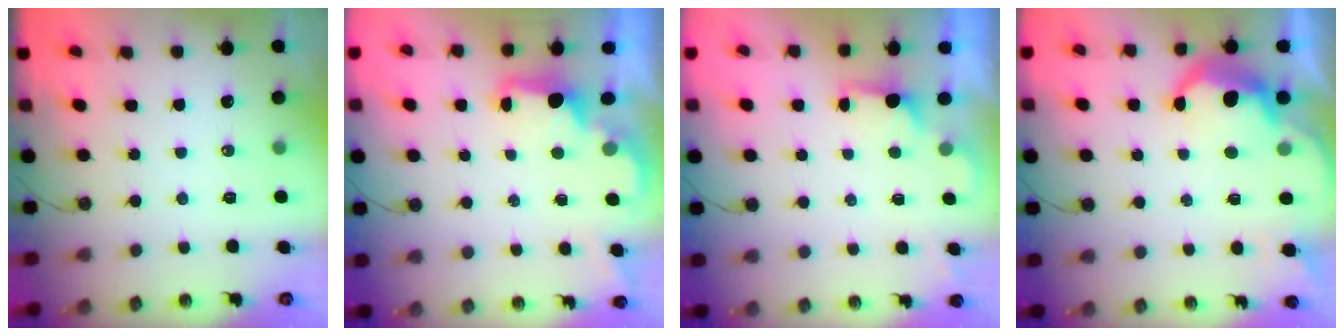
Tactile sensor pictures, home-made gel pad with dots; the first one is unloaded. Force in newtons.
{"total": 2.2, "press": 2.1, "slide": 0.7}
{"total": 0.9, "press": 0.4, "slide": 0.8}
{"total": 9.3, "press": 9.3, "slide": 0.6}